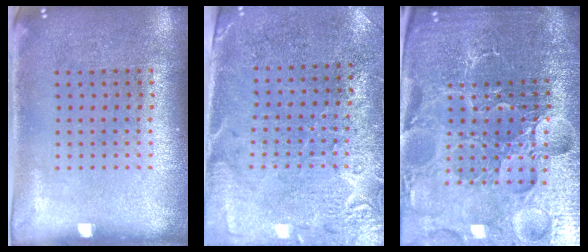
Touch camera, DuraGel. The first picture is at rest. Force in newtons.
{"total": 2.7, "press": 2.4, "slide": 1.2}
{"total": 5.8, "press": 5.4, "slide": 2.3}